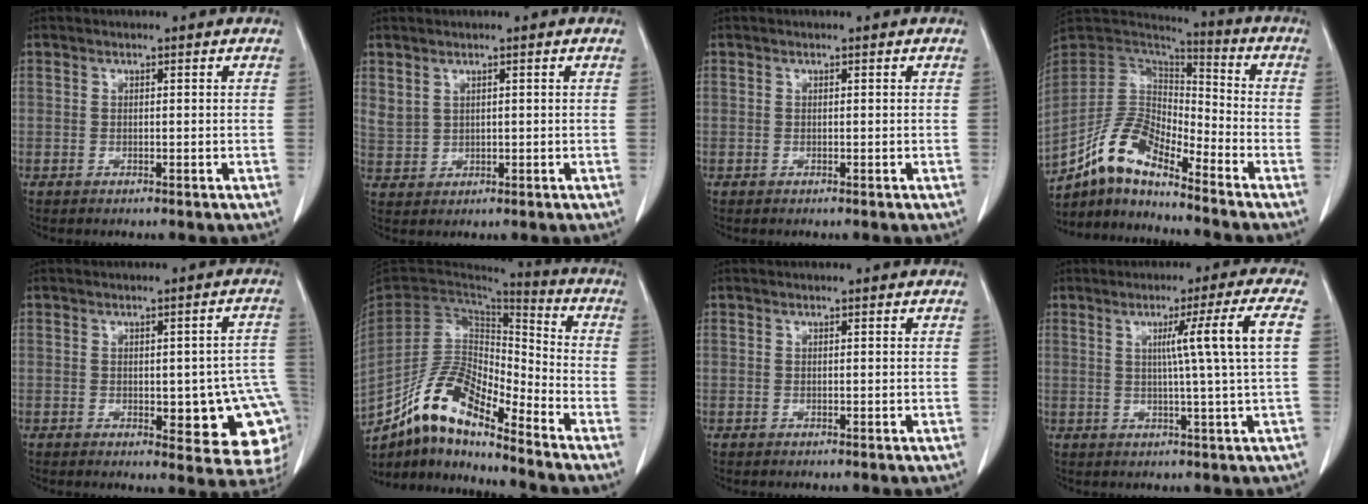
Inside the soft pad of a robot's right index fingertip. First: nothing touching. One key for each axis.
{"total": 2.7, "fx": 1.7, "fy": 1.9, "fz": 0.9, "tx": -0.018, "ty": 0.001, "tz": 0.042}
{"total": 0.0}
{"total": 11.3, "fx": -8.9, "fy": 3.2, "fz": 6.1, "tx": -0.128, "ty": 0.027, "tz": -0.171}
{"total": 13.5, "fx": -3.1, "fy": 5.1, "fz": 12.1, "tx": -0.093, "ty": 0.020, "tz": -0.022}
{"total": 12.9, "fx": -10.1, "fy": 3.3, "fz": 7.5, "tx": -0.144, "ty": 0.026, "tz": -0.186}
{"total": 0.0}
{"total": 8.2, "fx": 1.5, "fy": -2.5, "fz": 7.7, "tx": -0.117, "ty": 0.002, "tz": 0.030}